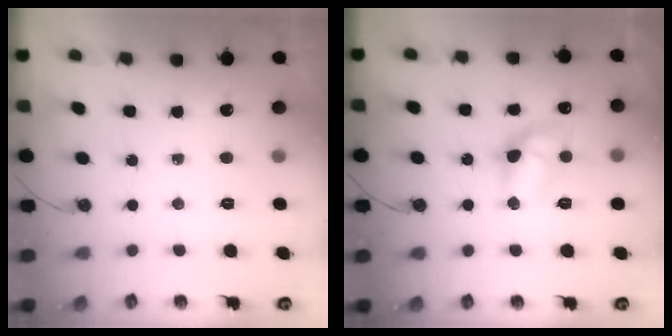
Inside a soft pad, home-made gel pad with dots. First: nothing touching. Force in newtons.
{"total": 11.8, "press": 11.8, "slide": 0.9}